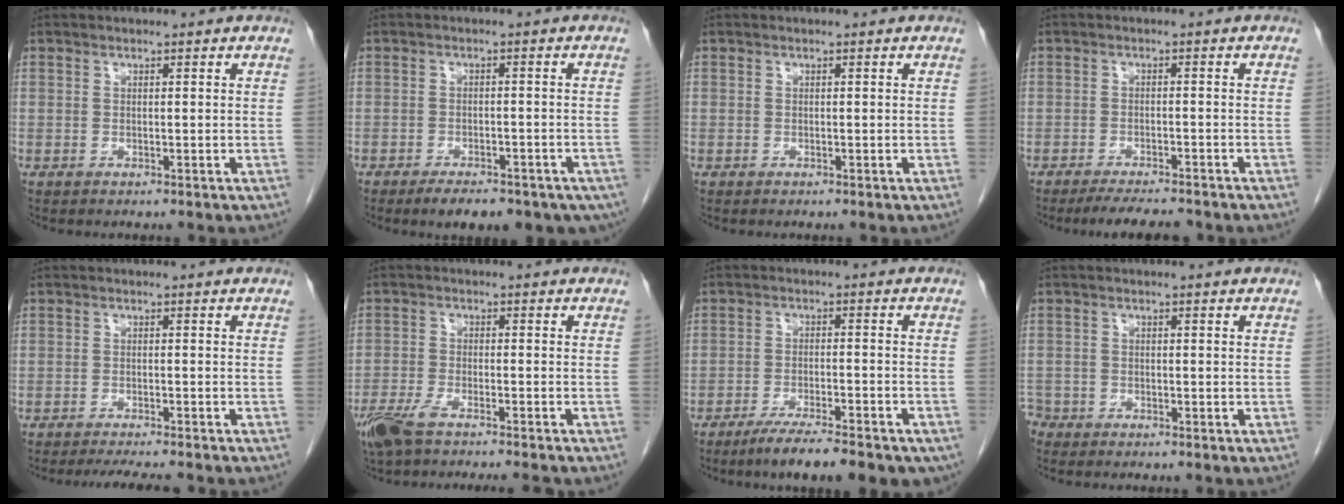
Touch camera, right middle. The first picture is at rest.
{"total": 11.5, "force": [-8.1, 5.0, 6.4], "torque": [-0.074, -0.003, -0.099]}
{"total": 0.0}
{"total": 6.4, "force": [-5.8, 0.9, 2.7], "torque": [-0.037, -0.013, -0.089]}
{"total": 6.6, "force": [-5.9, 0.6, 3.0], "torque": [-0.037, -0.012, -0.085]}
{"total": 9.7, "force": [-8.0, 1.1, 5.4], "torque": [-0.093, -0.015, -0.132]}
{"total": 12.3, "force": [-9.4, 2.3, 7.6], "torque": [-0.096, -0.011, -0.137]}
{"total": 2.6, "force": [-2.2, 1.3, 0.0], "torque": [0.001, 0.002, -0.044]}